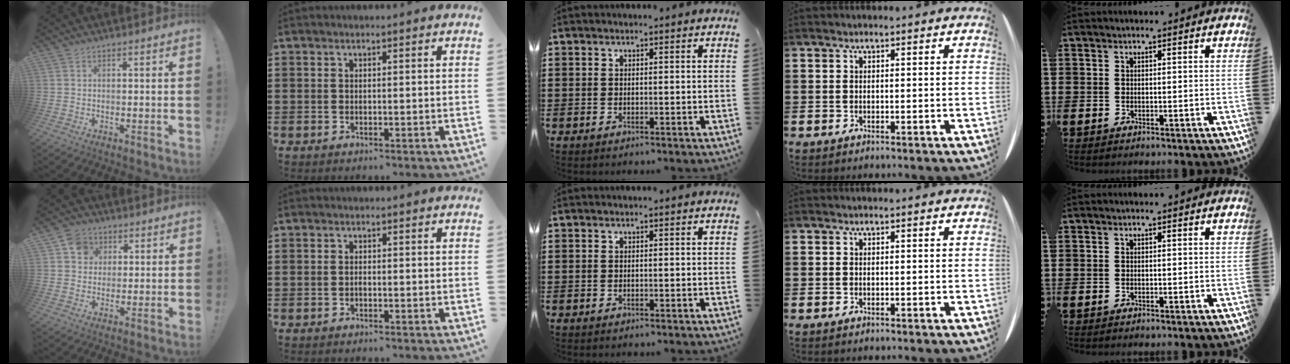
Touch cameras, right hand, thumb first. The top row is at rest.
{"thumb": {"total": 7.1, "force": [2.3, 6.4, 2.0], "torque": [-0.027, -0.006, 0.046]}, "index": {"total": 0.5, "force": [-0.2, 0.3, 0.4], "torque": [-0.010, 0.000, -0.004]}}